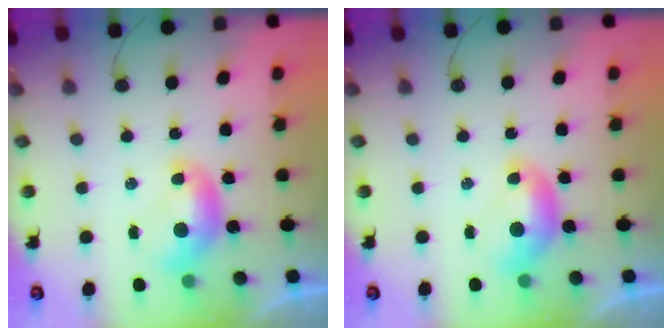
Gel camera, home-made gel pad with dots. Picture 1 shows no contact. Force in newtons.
{"total": 0.0}